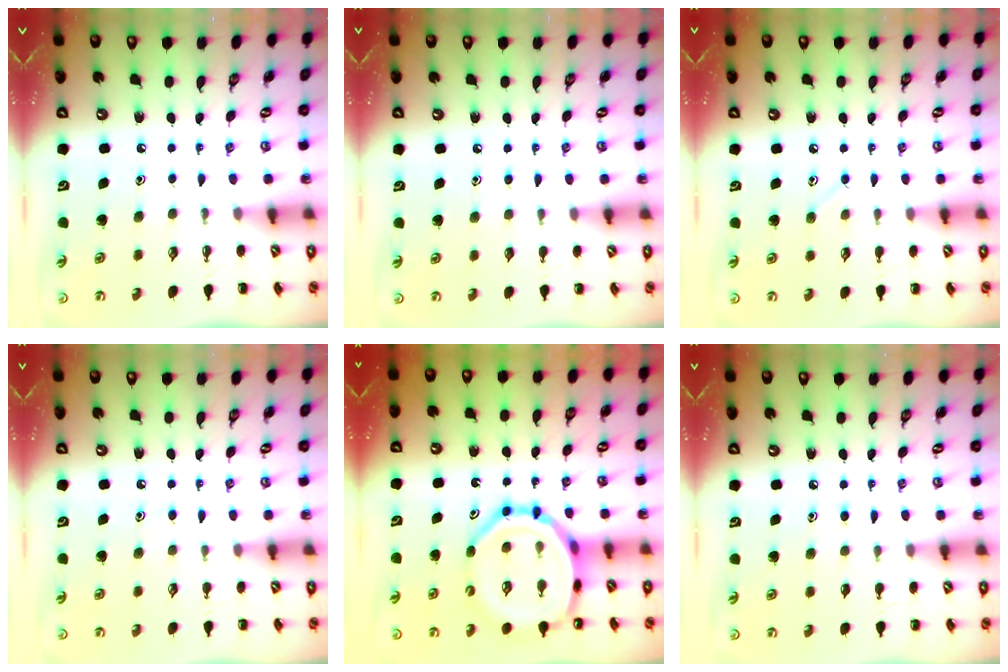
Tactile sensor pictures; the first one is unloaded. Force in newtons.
{"total": 3.1, "press": 2.9, "slide": 1.1}
{"total": 4.4, "press": 4.2, "slide": 1.5}
{"total": 5.4, "press": 4.9, "slide": 2.2}
{"total": 17.6, "press": 17.3, "slide": 3.1}
{"total": 5.4, "press": 5.0, "slide": 2.0}